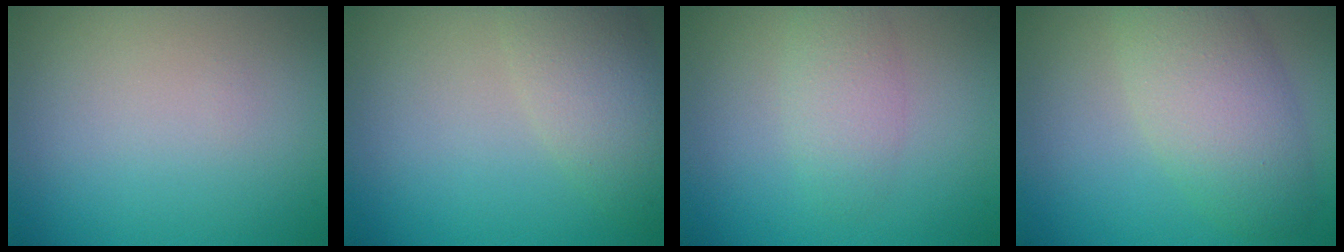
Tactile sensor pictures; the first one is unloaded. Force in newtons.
{"total": 4.3, "press": 4.3, "slide": 0.3}
{"total": 2.4, "press": 2.4, "slide": 0.1}
{"total": 5.8, "press": 5.7, "slide": 0.4}